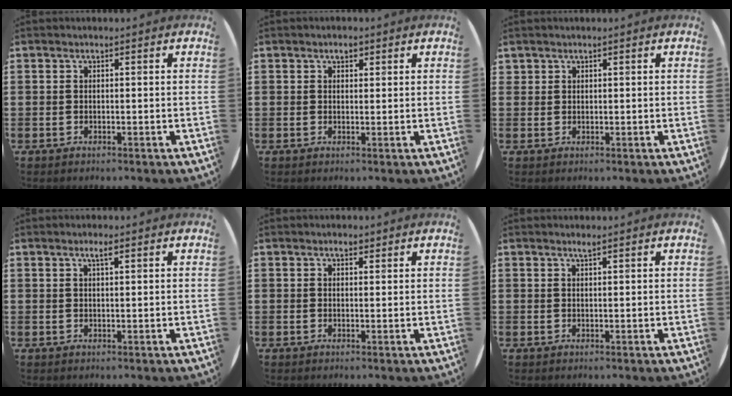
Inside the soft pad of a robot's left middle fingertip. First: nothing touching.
{"total": 1.3, "force": [0.9, 0.7, 0.6], "torque": [-0.005, 0.002, 0.015]}
{"total": 0.8, "force": [0.7, 0.4, -0.1], "torque": [0.000, 0.003, 0.014]}
{"total": 1.5, "force": [1.0, 0.2, 1.1], "torque": [-0.023, 0.003, 0.016]}
{"total": 1.1, "force": [0.9, 0.5, 0.4], "torque": [-0.001, 0.002, 0.015]}
{"total": 0.8, "force": [0.7, -0.1, 0.4], "torque": [-0.007, -0.001, 0.013]}